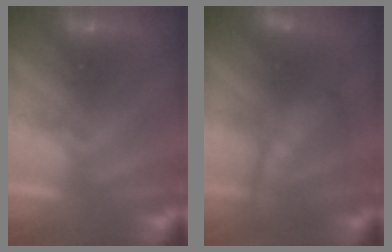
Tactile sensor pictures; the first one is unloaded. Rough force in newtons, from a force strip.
{"total": 9.1}